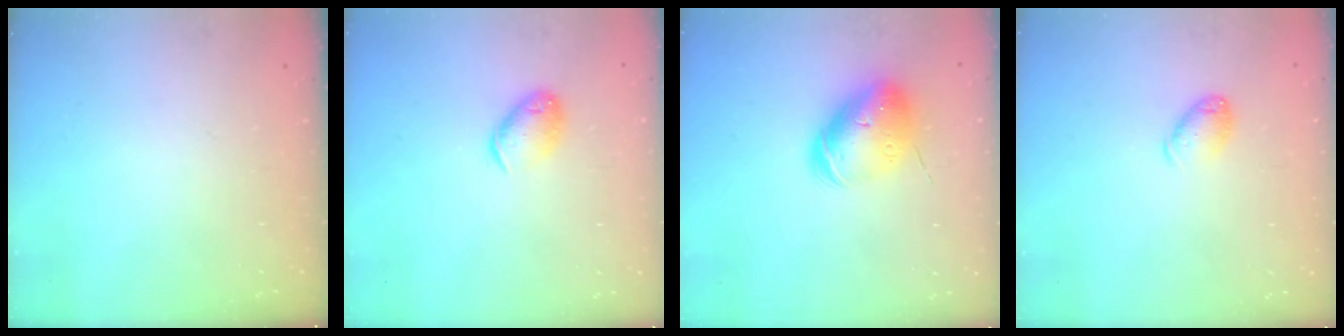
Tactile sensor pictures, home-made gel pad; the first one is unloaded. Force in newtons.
{"total": 9.7, "press": 9.6, "slide": 1.2}
{"total": 12.9, "press": 12.8, "slide": 2.0}
{"total": 7.3, "press": 7.3, "slide": 0.8}